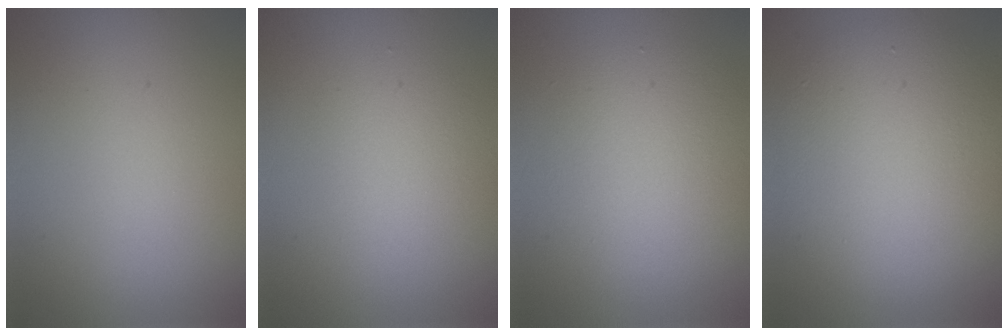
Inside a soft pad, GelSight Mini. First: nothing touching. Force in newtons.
{"total": 2.4, "press": 2.4, "slide": 0.0}
{"total": 4.6, "press": 4.6, "slide": 0.1}
{"total": 8.2, "press": 8.2, "slide": 0.5}